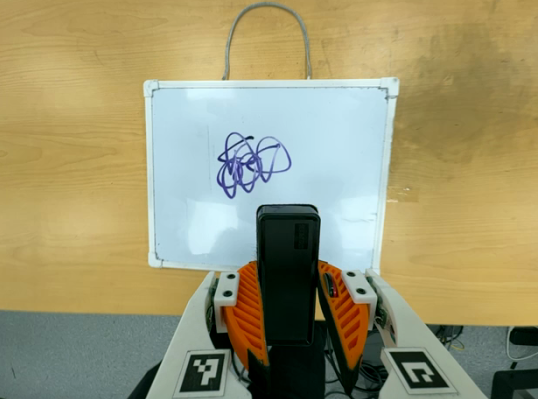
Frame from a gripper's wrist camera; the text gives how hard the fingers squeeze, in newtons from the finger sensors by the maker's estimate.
{"total": 4.5, "left": 3.0, "right": 6.0}